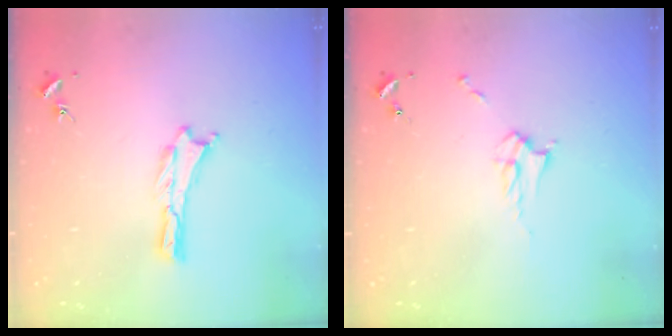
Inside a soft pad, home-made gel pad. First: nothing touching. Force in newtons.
{"total": 2.9, "press": 2.9, "slide": 0.4}